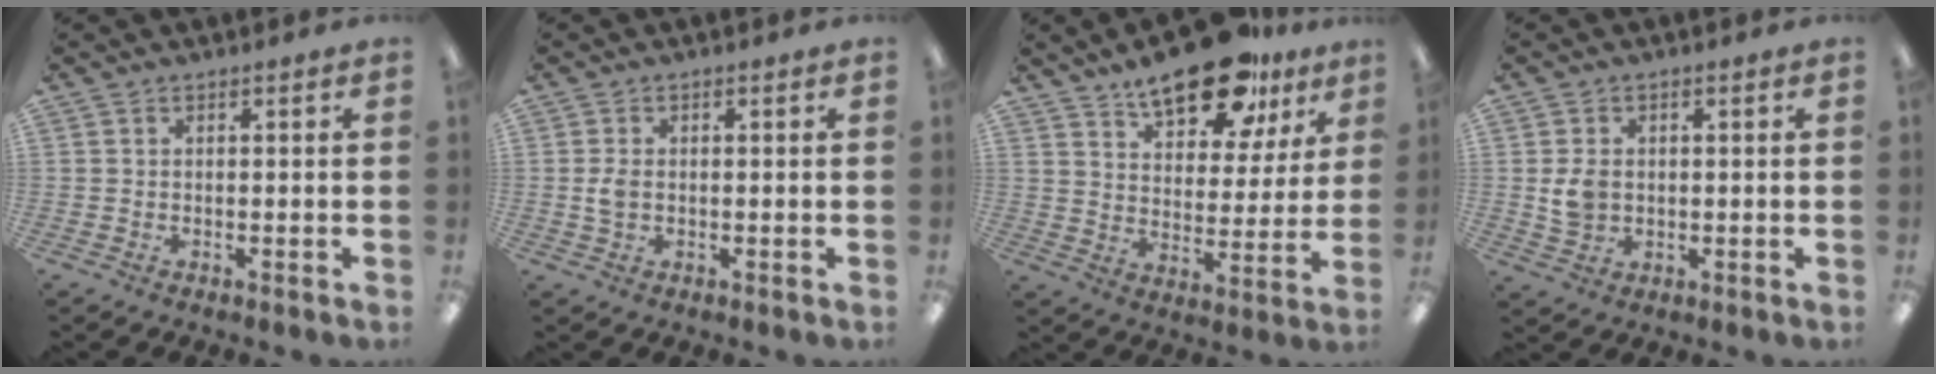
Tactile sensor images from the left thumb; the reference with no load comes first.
{"total": 2.9, "force": [0.0, 1.8, 2.3], "torque": [-0.052, 0.003, -0.004]}
{"total": 18.3, "force": [13.0, 7.8, 10.3], "torque": [-0.149, -0.068, 0.219]}
{"total": 4.8, "force": [0.3, 3.7, 3.0], "torque": [-0.047, -0.001, 0.003]}